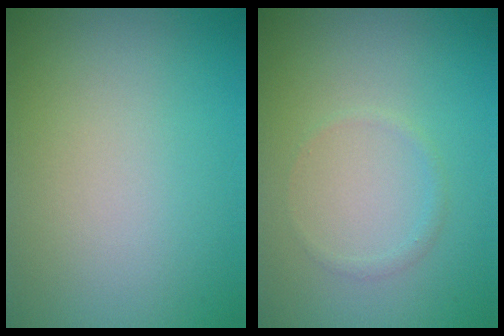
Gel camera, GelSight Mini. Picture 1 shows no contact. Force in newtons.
{"total": 0.7, "press": 0.7, "slide": 0.0}